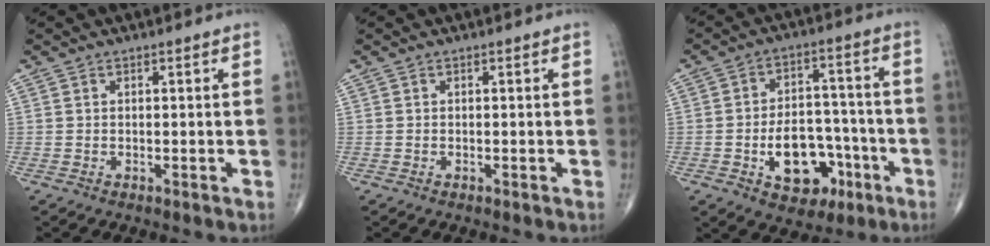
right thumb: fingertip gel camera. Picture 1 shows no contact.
{"total": 0.0}
{"total": 13.3, "force": [-5.1, 8.8, 8.7], "torque": [-0.098, 0.045, -0.068]}